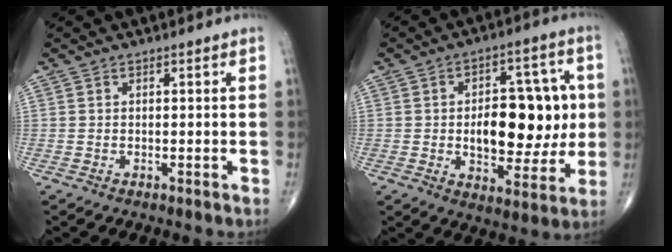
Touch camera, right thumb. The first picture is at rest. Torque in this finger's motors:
{"motor_torque": [0.23, 0.27, 0.28, 0.12, 0.11]}